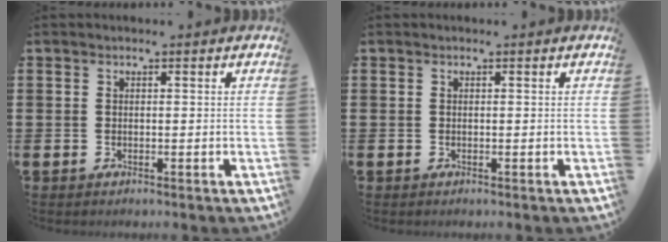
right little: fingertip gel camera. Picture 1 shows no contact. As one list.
[{"total": 0.0}]